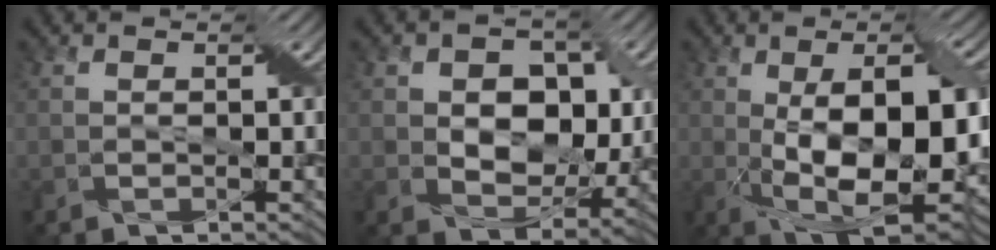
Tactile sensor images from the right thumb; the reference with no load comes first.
{"total": 8.1, "force": [0.9, 5.9, 5.4], "torque": [-0.091, -0.002, 0.007]}
{"total": 14.2, "force": [-0.7, 6.3, 12.7], "torque": [-0.200, -0.007, -0.006]}